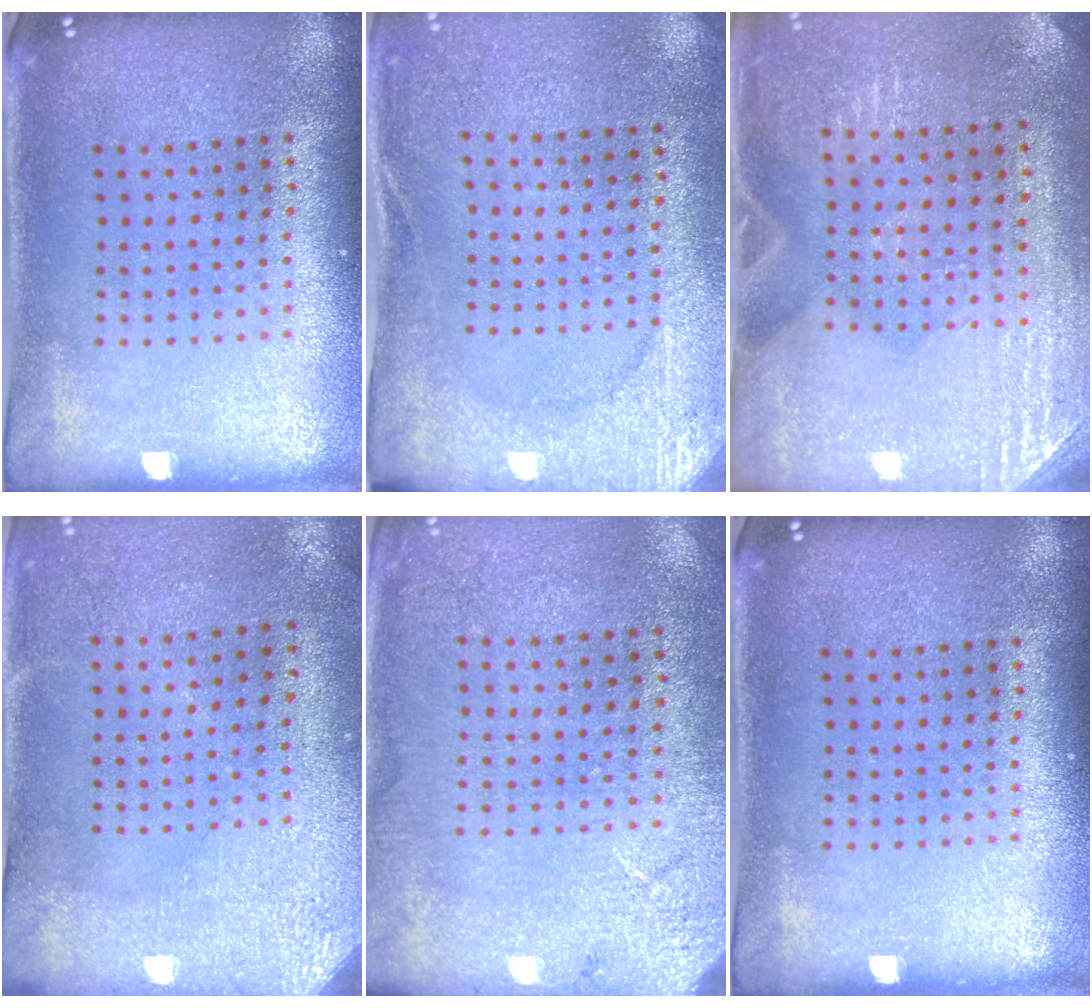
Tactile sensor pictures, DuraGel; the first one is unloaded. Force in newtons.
{"total": 2.6, "press": 2.4, "slide": 0.9}
{"total": 2.8, "press": 2.6, "slide": 1.0}
{"total": 3.1, "press": 2.4, "slide": 2.0}
{"total": 2.6, "press": 2.4, "slide": 0.9}
{"total": 0.0}